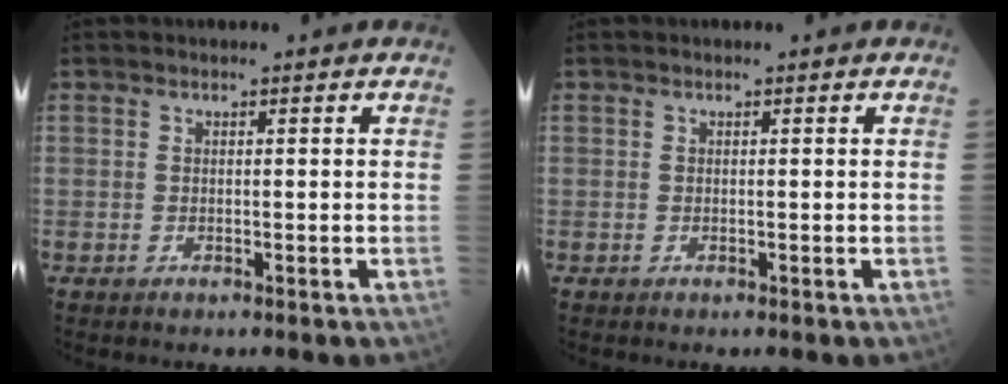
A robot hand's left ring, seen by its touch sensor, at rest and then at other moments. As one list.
[{"total": 0.0}]